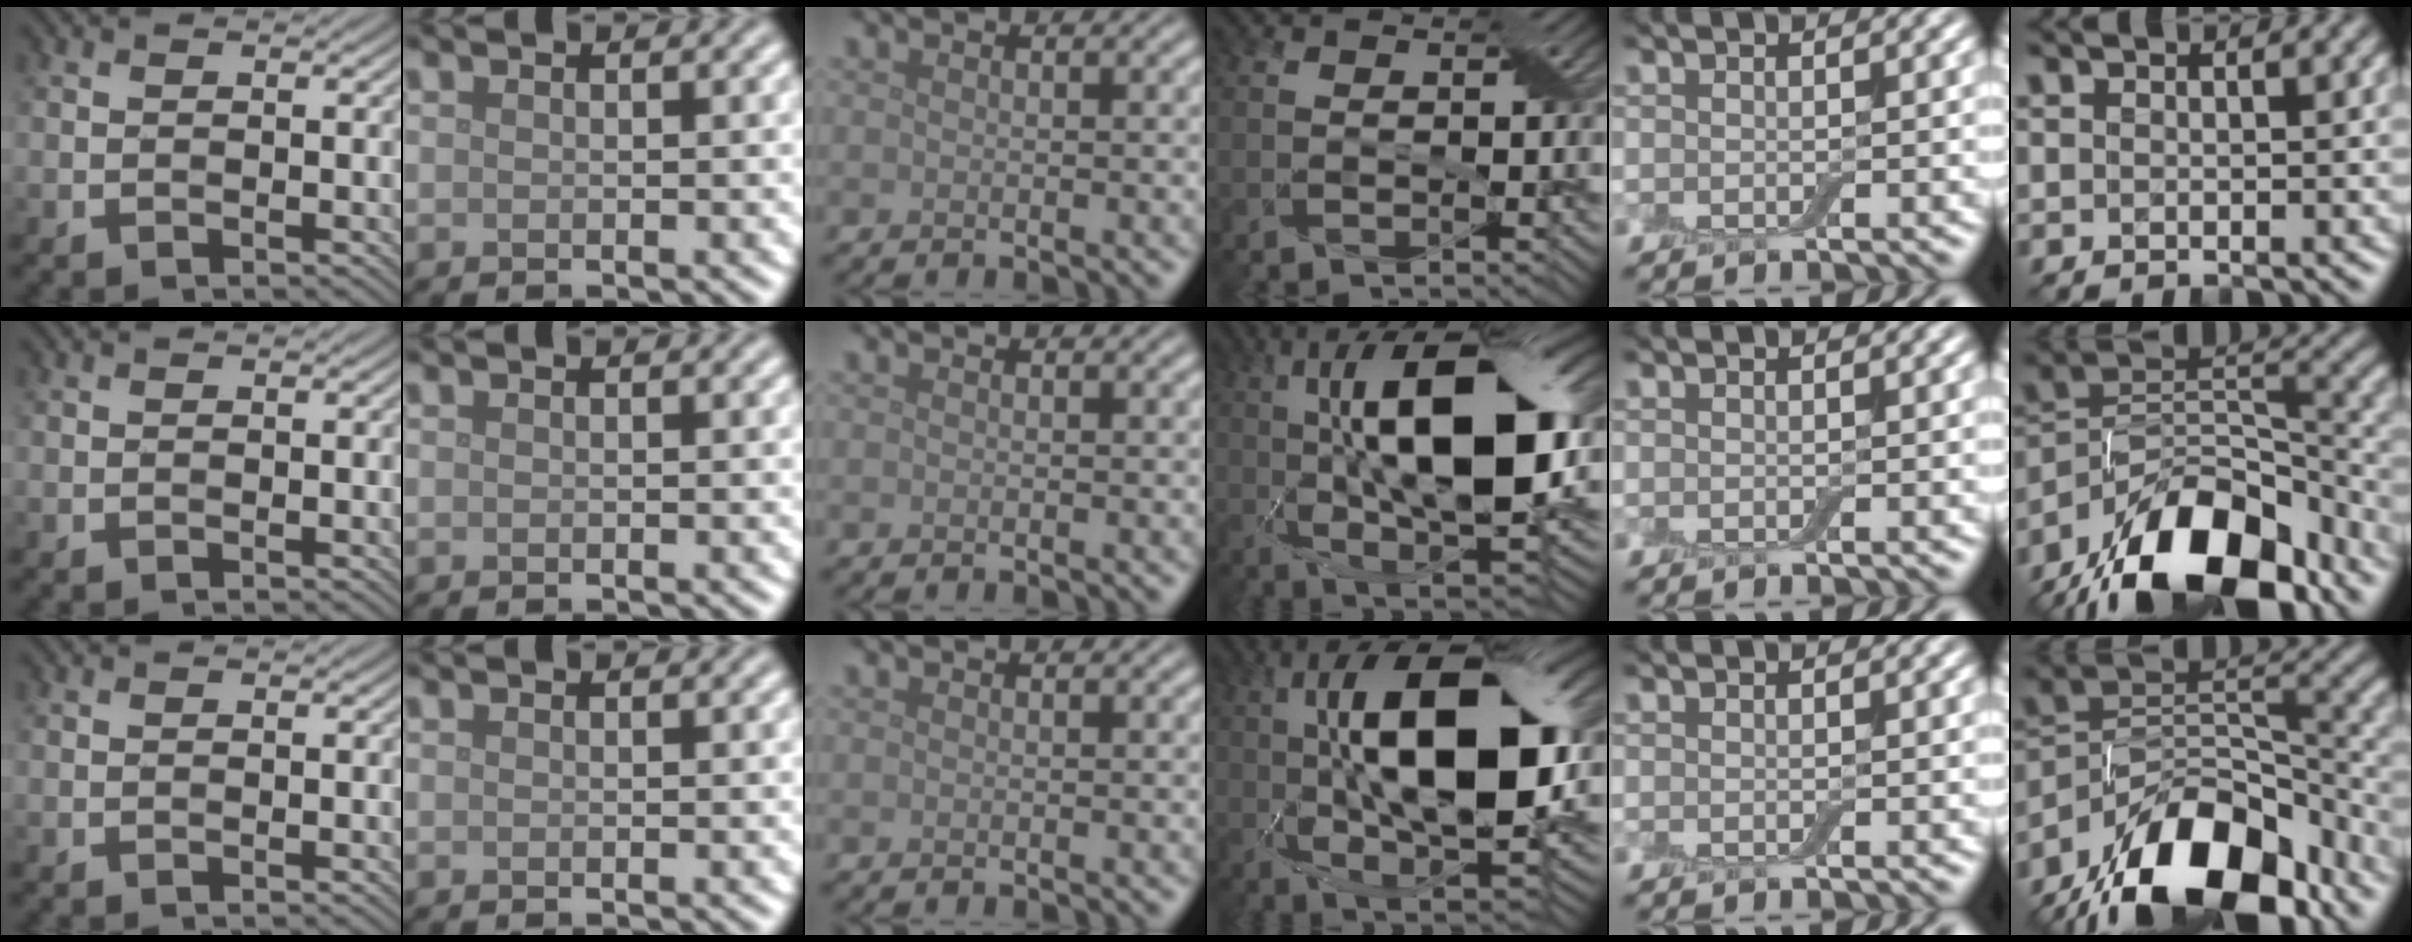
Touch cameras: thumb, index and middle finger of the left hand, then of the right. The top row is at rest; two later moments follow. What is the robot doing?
{"motion": "close", "object": "airpods case & airpods"}